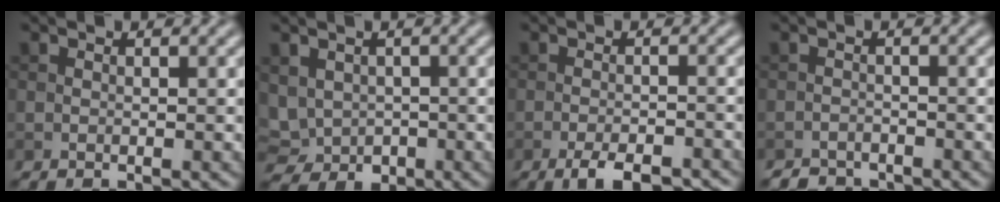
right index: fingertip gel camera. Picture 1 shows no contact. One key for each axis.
{"total": 3.4, "fx": -0.1, "fy": 3.1, "fz": 1.6, "tx": -0.037, "ty": -0.006, "tz": 0.008}
{"total": 4.5, "fx": -3.2, "fy": 1.3, "fz": 2.9, "tx": -0.049, "ty": -0.003, "tz": -0.049}
{"total": 2.1, "fx": -2.0, "fy": 0.6, "fz": 0.0, "tx": 0.006, "ty": 0.002, "tz": -0.036}